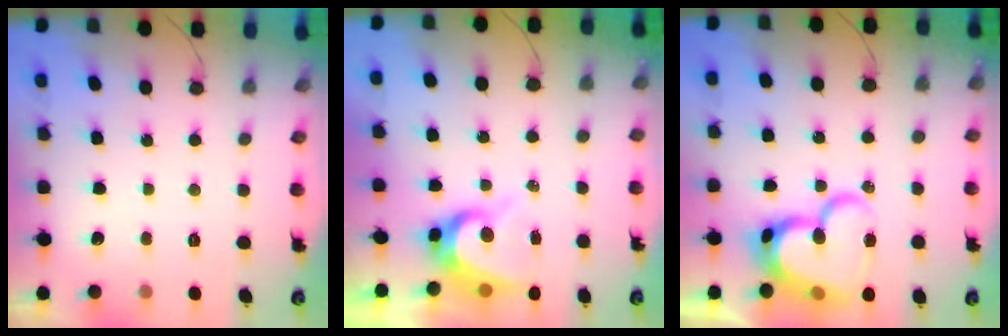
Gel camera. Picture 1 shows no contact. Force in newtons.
{"total": 8.9, "press": 8.9, "slide": 0.9}
{"total": 20.3, "press": 20.2, "slide": 2.0}